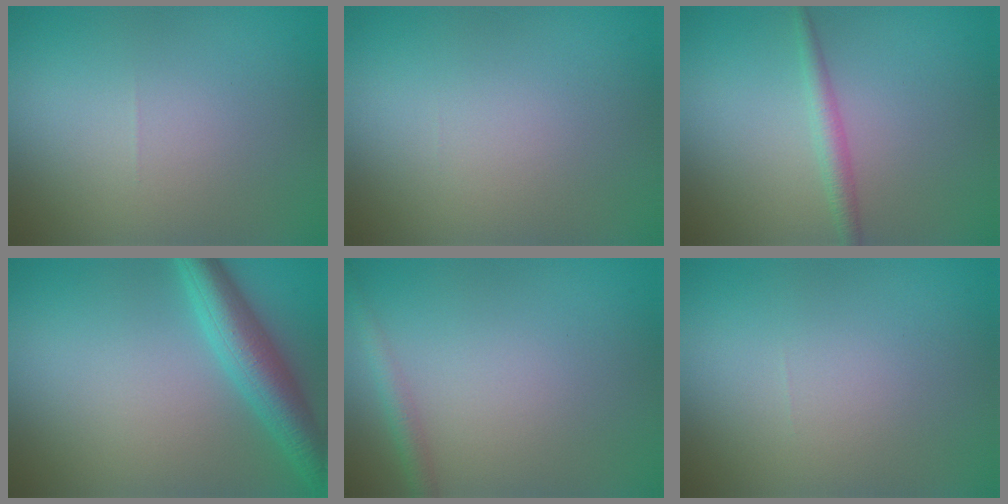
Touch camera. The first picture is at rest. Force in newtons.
{"total": 0.0}
{"total": 1.7, "press": 1.7, "slide": 0.0}
{"total": 4.8, "press": 4.8, "slide": 0.2}
{"total": 1.6, "press": 1.6, "slide": 0.1}
{"total": 0.0}